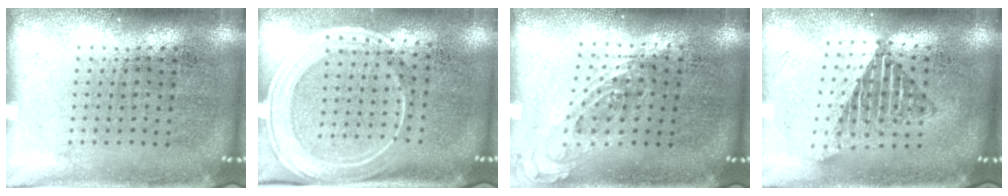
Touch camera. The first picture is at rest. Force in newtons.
{"total": 2.1, "press": 1.8, "slide": 1.1}
{"total": 0.8, "press": 0.7, "slide": 0.3}
{"total": 1.6, "press": 1.3, "slide": 0.9}